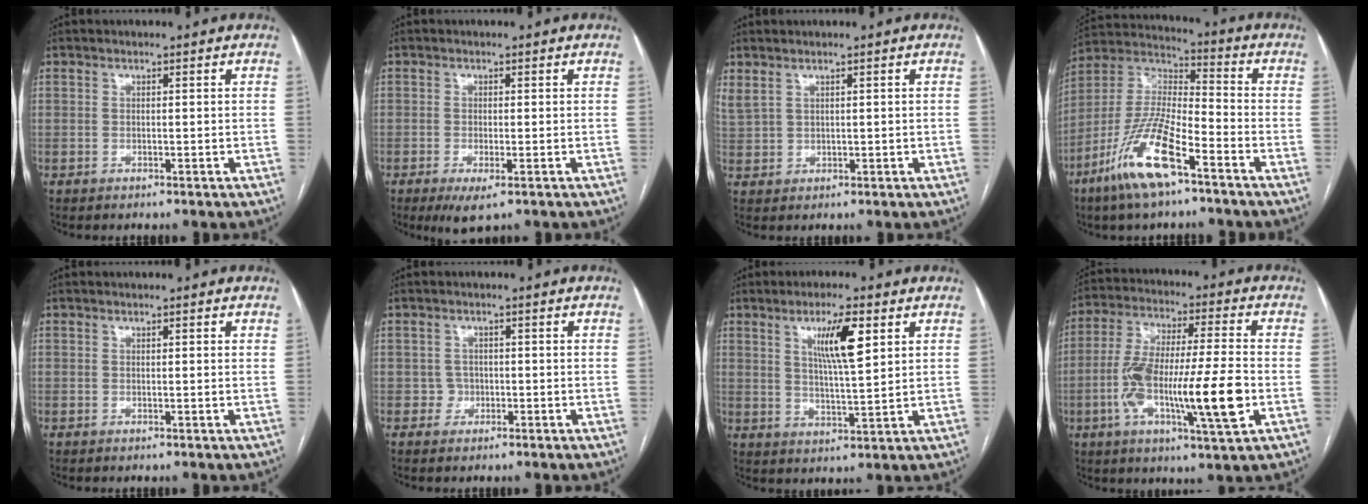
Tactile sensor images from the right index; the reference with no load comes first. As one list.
[{"total": 3.7, "force": [-1.9, 0.9, 3.1], "torque": [-0.046, -0.008, -0.025]}, {"total": 2.8, "force": [2.0, 1.3, 1.5], "torque": [-0.046, 0.014, 0.057]}, {"total": 14.8, "force": [-8.3, 3.3, 11.8], "torque": [-0.246, -0.012, -0.158]}, {"total": 0.6, "force": [0.3, 0.1, 0.5], "torque": [-0.009, 0.002, 0.002]}, {"total": 1.7, "force": [-0.6, 1.6, 0.0], "torque": [0.010, 0.009, -0.013]}, {"total": 7.9, "force": [3.4, 0.8, 7.1], "torque": [-0.127, -0.002, 0.059]}, {"total": 17.8, "force": [-4.3, 1.9, 17.2], "torque": [-0.319, -0.002, -0.071]}]